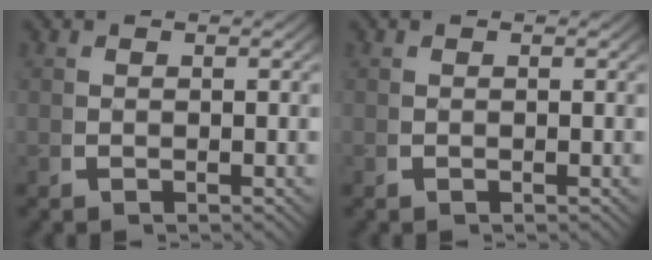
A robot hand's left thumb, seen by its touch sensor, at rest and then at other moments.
{"total": 0.0}